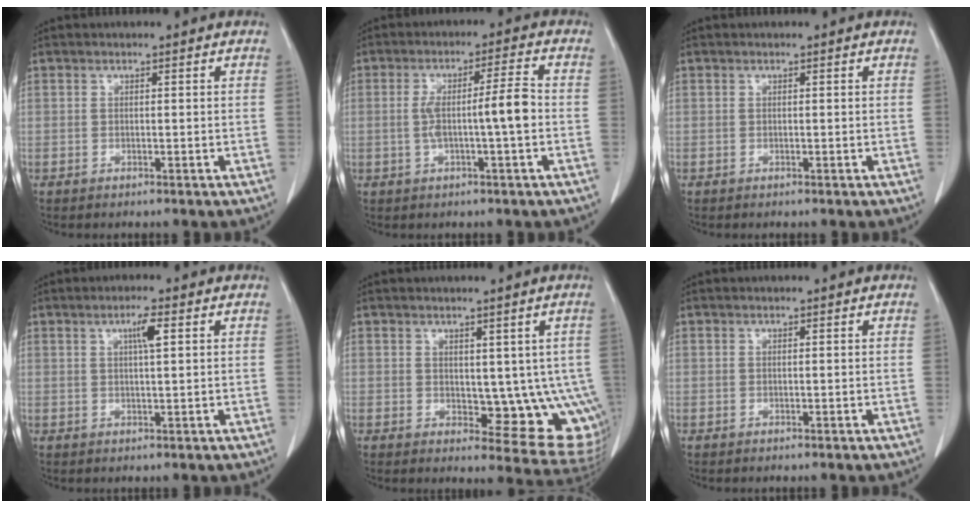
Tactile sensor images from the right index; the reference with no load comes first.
{"total": 6.8, "force": [-0.8, 0.1, 6.7], "torque": [-0.122, 0.015, -0.011]}
{"total": 0.0}
{"total": 3.2, "force": [1.3, 0.1, 2.9], "torque": [-0.049, 0.000, 0.021]}
{"total": 10.3, "force": [0.8, 5.1, 8.9], "torque": [-0.086, -0.010, 0.021]}
{"total": 0.0}